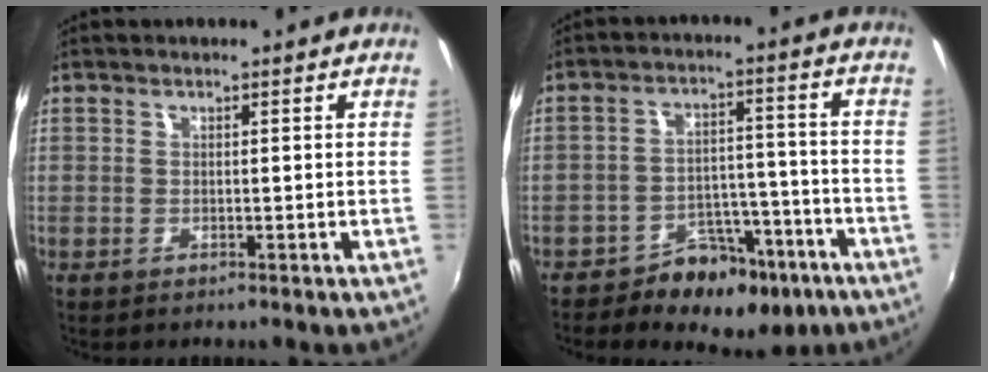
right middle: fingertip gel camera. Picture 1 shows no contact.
{"total": 11.6, "force": [-8.0, 6.8, 4.9], "torque": [-0.069, 0.024, -0.104]}